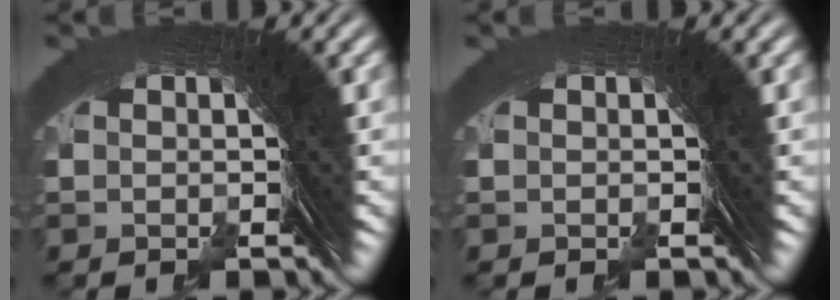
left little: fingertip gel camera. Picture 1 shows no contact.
{"total": 0.0}